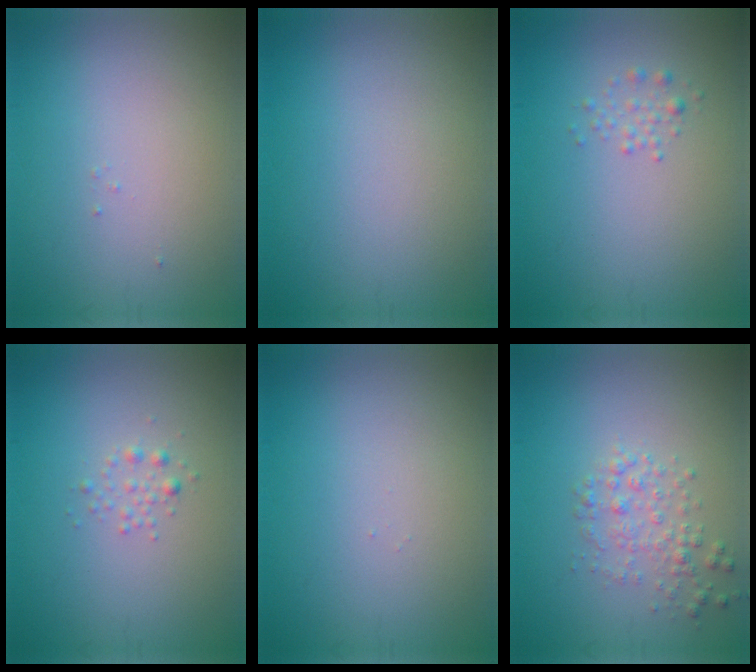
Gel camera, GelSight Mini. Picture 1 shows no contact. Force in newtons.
{"total": 0.0}
{"total": 1.0, "press": 1.0, "slide": 0.0}
{"total": 0.9, "press": 0.9, "slide": 0.0}
{"total": 0.0}
{"total": 2.1, "press": 2.1, "slide": 0.1}